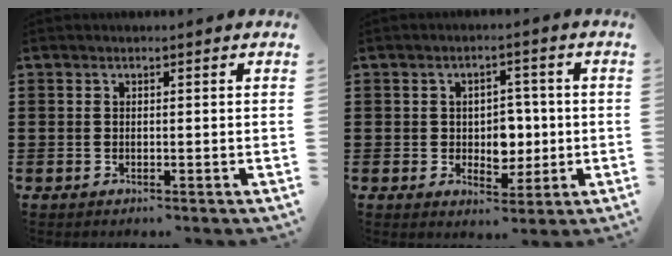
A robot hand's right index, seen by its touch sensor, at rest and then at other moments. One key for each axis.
{"total": 4.4, "fx": 0.2, "fy": 3.8, "fz": 2.1, "tx": -0.030, "ty": 0.004, "tz": -0.004}